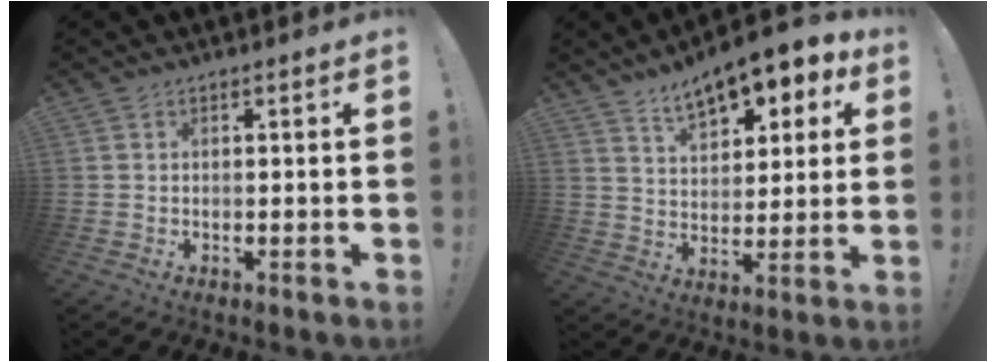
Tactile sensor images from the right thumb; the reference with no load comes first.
{"total": 12.0, "force": [8.3, 5.8, 6.5], "torque": [-0.101, -0.051, 0.148]}